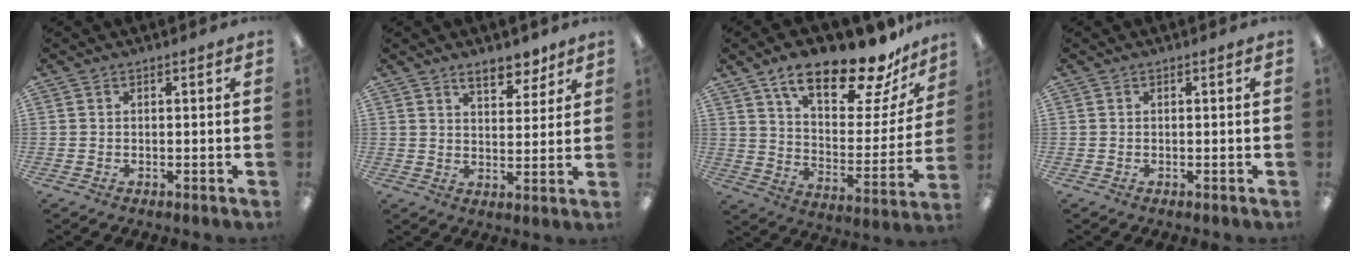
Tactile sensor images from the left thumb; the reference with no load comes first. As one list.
[{"total": 7.0, "force": [5.3, 3.1, 3.2], "torque": [-0.026, -0.031, 0.091]}, {"total": 20.6, "force": [15.9, 6.7, 11.3], "torque": [-0.184, -0.102, 0.269]}, {"total": 0.0}]